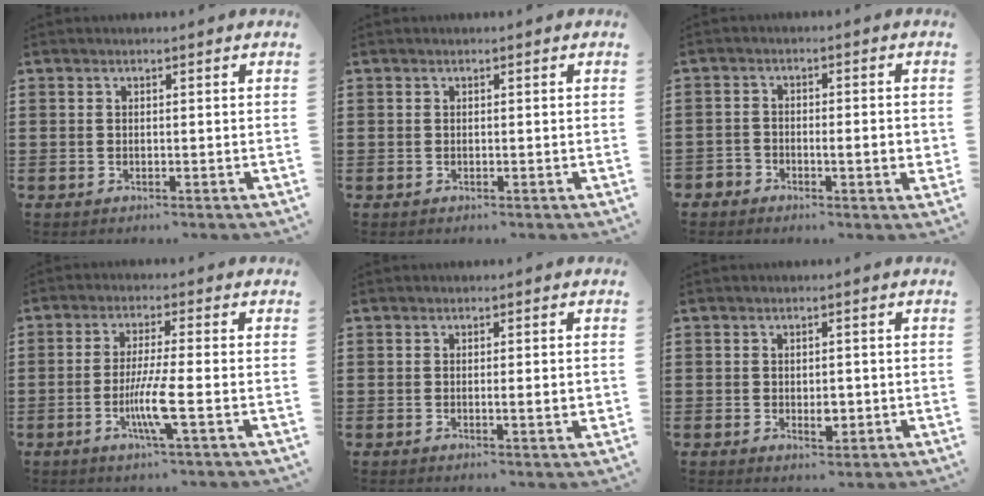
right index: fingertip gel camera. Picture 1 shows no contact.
{"total": 0.0}
{"total": 3.3, "force": [-1.6, 1.5, 2.4], "torque": [-0.043, 0.003, -0.031]}
{"total": 6.7, "force": [-2.0, 0.1, 6.4], "torque": [-0.129, -0.021, -0.041]}
{"total": 2.1, "force": [-0.2, 0.1, 2.1], "torque": [-0.036, -0.007, -0.004]}
{"total": 2.6, "force": [-0.3, 1.4, 2.2], "torque": [-0.032, -0.002, -0.006]}